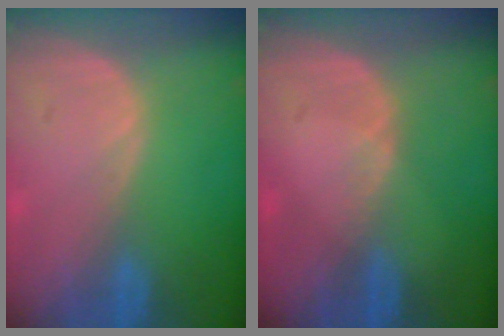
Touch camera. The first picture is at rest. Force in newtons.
{"total": 1.1, "press": 0.8, "slide": 0.8}